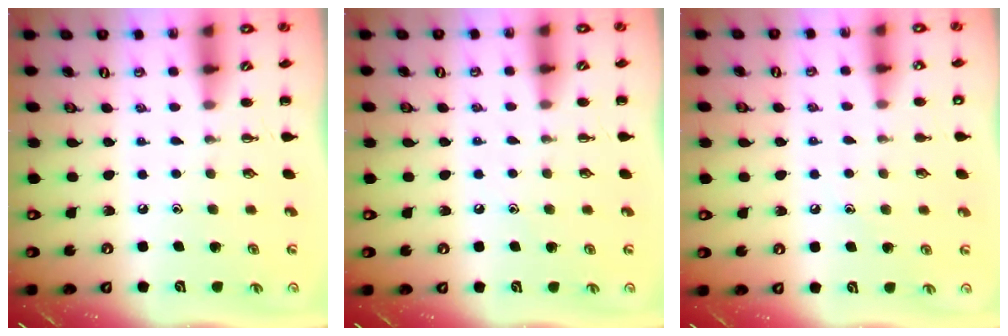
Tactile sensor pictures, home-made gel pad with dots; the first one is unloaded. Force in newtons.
{"total": 5.7, "press": 5.4, "slide": 1.8}
{"total": 5.7, "press": 5.5, "slide": 1.5}